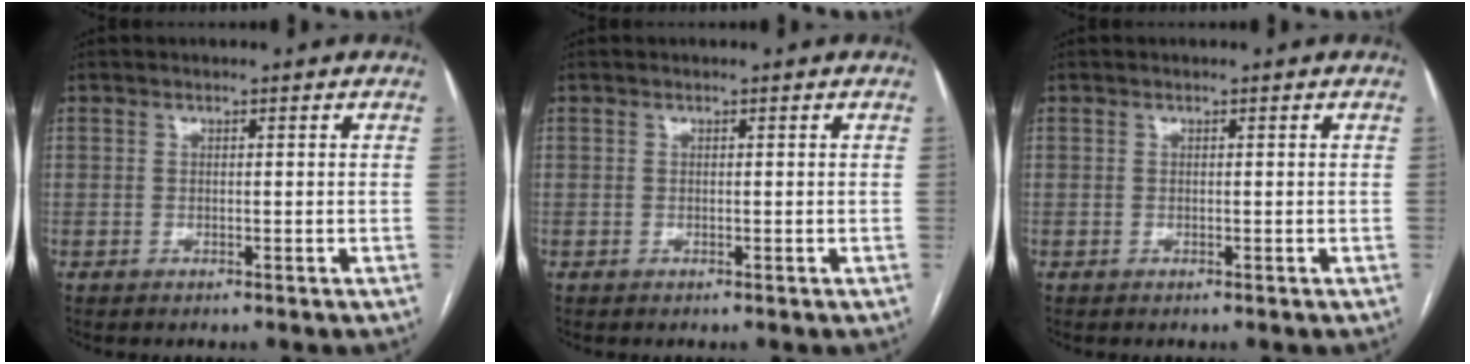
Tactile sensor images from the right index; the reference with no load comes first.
{"total": 0.0}
{"total": 0.0}